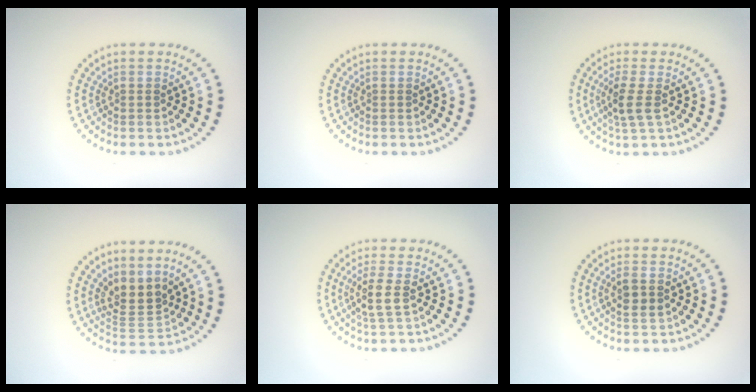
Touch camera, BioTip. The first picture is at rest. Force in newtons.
{"total": 0.0}
{"total": 2.4, "press": 2.0, "slide": 1.3}
{"total": 2.9, "press": 2.3, "slide": 1.9}
{"total": 2.3, "press": 2.0, "slide": 1.2}
{"total": 1.8, "press": 1.7, "slide": 0.6}